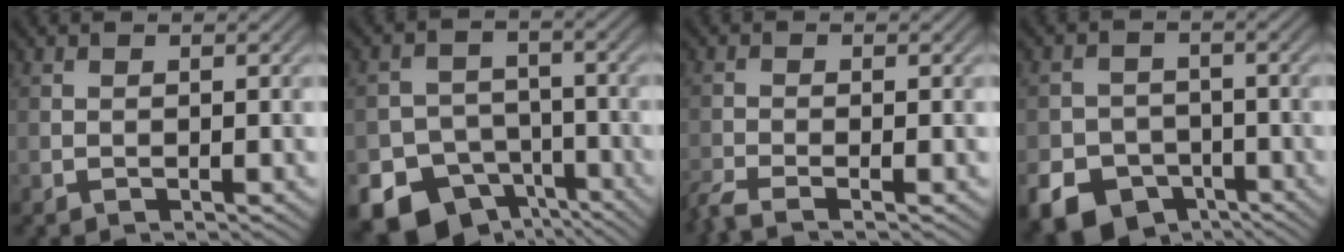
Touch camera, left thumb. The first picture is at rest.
{"total": 12.1, "force": [-7.7, 8.6, 3.7], "torque": [-0.073, -0.029, -0.127]}
{"total": 3.0, "force": [-2.4, 0.3, 1.9], "torque": [-0.039, -0.007, -0.057]}
{"total": 11.5, "force": [-6.8, 8.6, 3.4], "torque": [-0.070, -0.044, -0.130]}